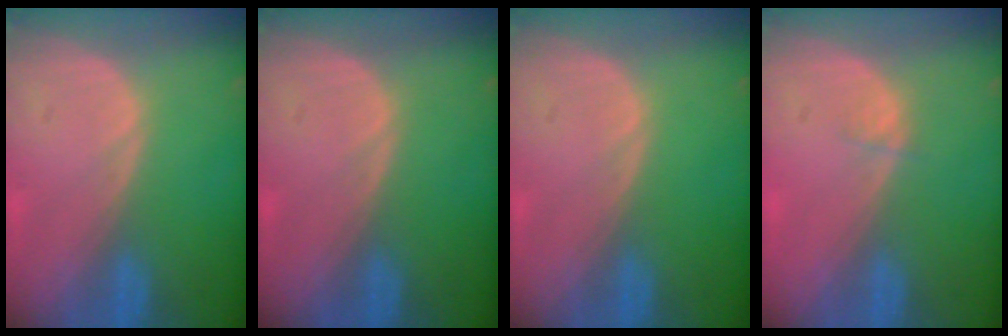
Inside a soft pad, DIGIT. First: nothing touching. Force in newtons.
{"total": 0.0}
{"total": 0.0}
{"total": 0.8, "press": 0.7, "slide": 0.4}